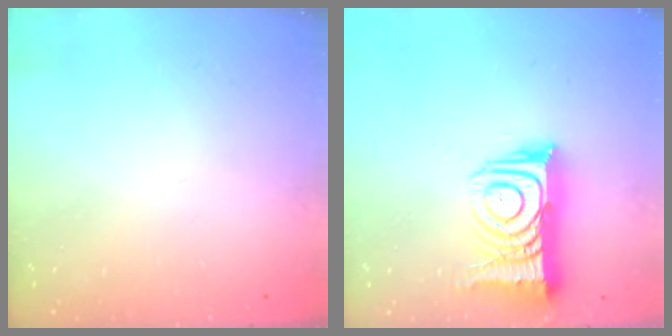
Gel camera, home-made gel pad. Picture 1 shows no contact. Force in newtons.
{"total": 15.7, "press": 15.6, "slide": 1.2}